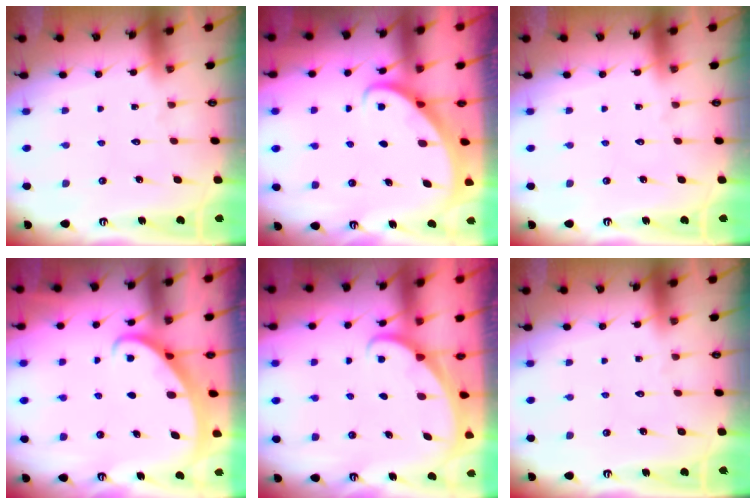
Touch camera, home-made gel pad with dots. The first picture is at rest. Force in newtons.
{"total": 2.8, "press": 2.8, "slide": 0.2}
{"total": 0.0}
{"total": 2.2, "press": 2.2, "slide": 0.2}
{"total": 1.2, "press": 1.2, "slide": 0.0}
{"total": 0.0}